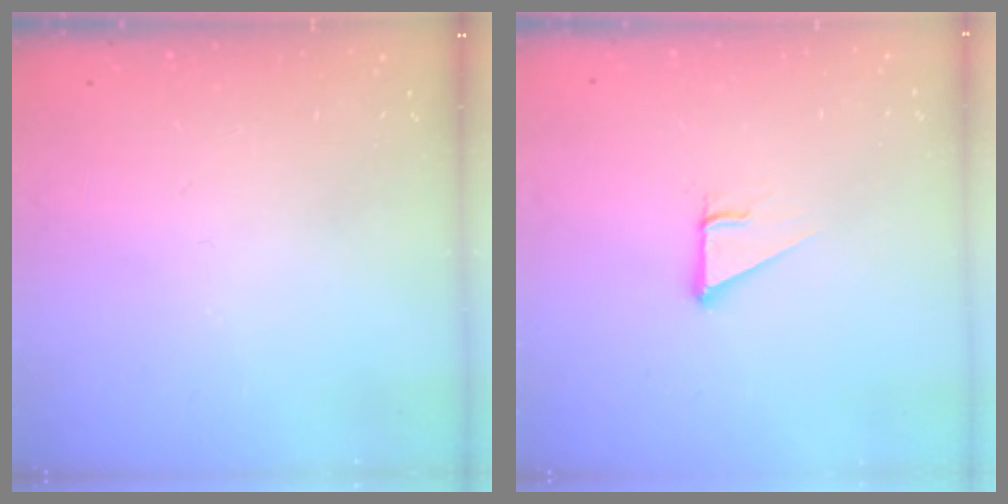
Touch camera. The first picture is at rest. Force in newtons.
{"total": 2.9, "press": 2.9, "slide": 0.1}